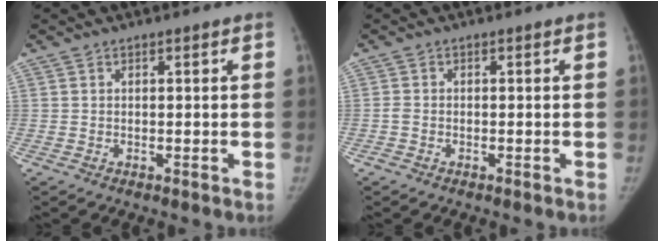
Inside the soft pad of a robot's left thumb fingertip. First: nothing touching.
{"total": 1.0, "force": [-0.4, 0.7, 0.5], "torque": [-0.014, 0.000, -0.011]}